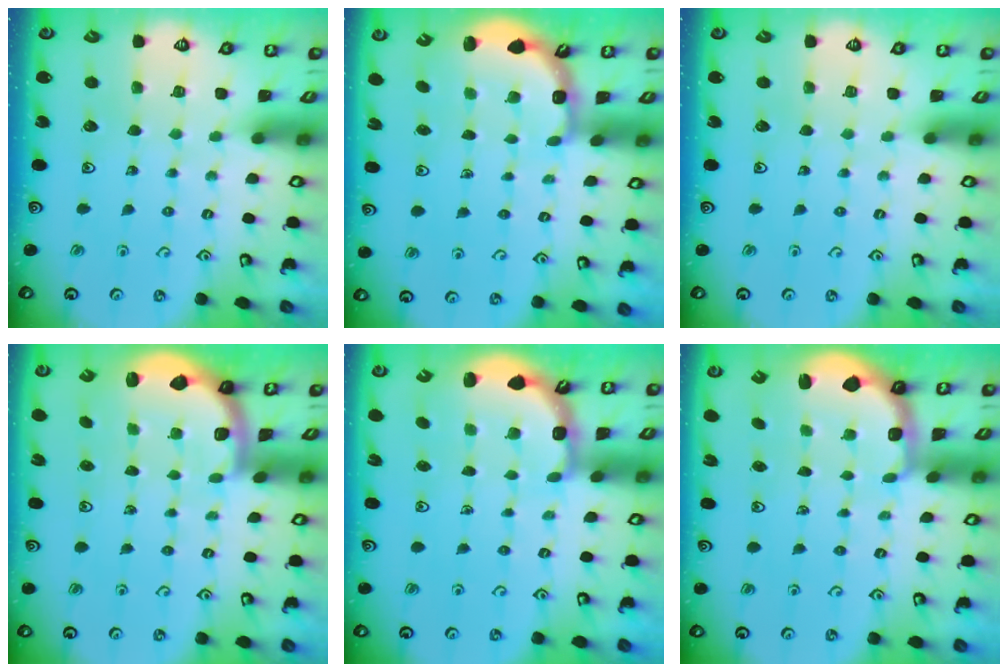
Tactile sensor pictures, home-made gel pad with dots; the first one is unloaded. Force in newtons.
{"total": 3.2, "press": 2.7, "slide": 1.7}
{"total": 0.0}
{"total": 2.0, "press": 1.9, "slide": 0.5}
{"total": 3.3, "press": 2.5, "slide": 2.2}
{"total": 2.1, "press": 1.3, "slide": 1.6}